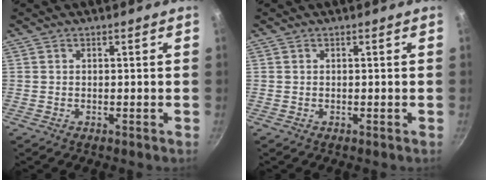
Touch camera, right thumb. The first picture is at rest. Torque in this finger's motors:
{"motor_torque": [-0.03, 0.03, -0.01, 0.04, 0.00]}